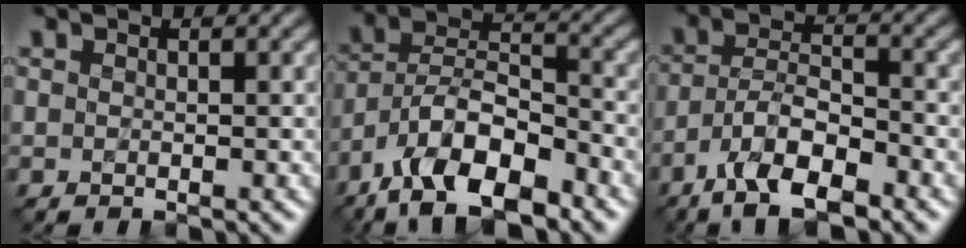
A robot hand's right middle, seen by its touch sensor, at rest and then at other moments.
{"total": 10.5, "force": [-7.1, 4.1, 6.6], "torque": [-0.105, 0.014, -0.136]}
{"total": 7.7, "force": [-5.1, 2.7, 5.1], "torque": [-0.088, 0.005, -0.096]}